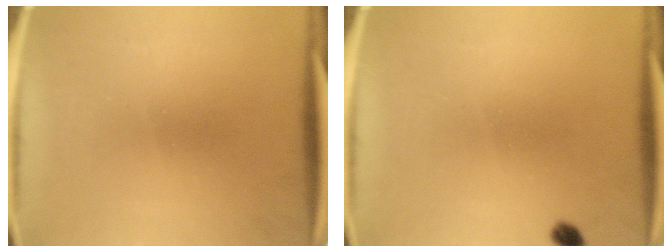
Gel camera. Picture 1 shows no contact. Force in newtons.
{"total": 1.5}